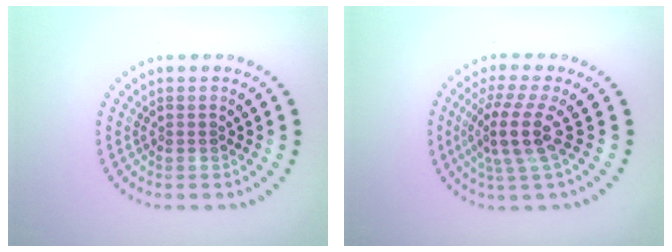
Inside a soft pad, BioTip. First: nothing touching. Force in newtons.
{"total": 3.9, "press": 2.8, "slide": 2.7}